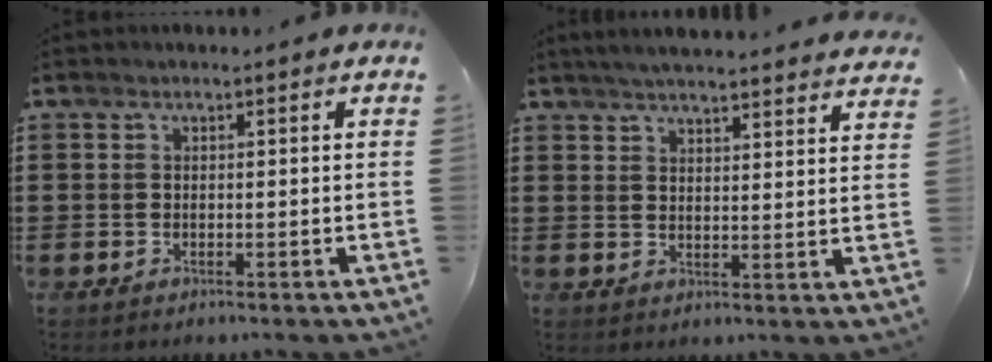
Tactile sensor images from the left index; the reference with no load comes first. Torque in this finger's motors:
{"motor_torque": [2.14, 0.00, 0.44, 0.09]}